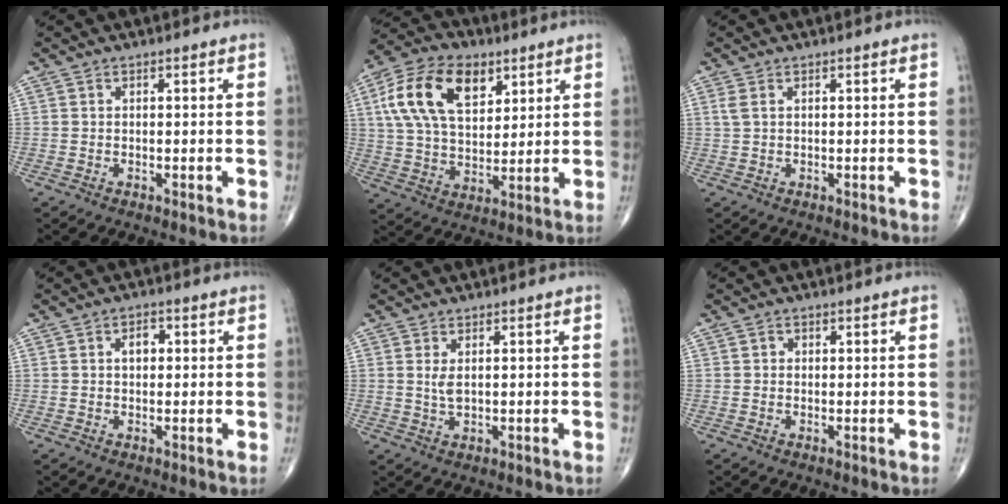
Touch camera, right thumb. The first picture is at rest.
{"total": 17.5, "force": [6.9, 10.3, 12.3], "torque": [-0.212, -0.007, 0.124]}
{"total": 1.4, "force": [0.5, 0.7, 1.1], "torque": [-0.033, 0.012, 0.018]}
{"total": 1.8, "force": [0.4, 1.1, 1.3], "torque": [-0.019, 0.002, 0.006]}
{"total": 2.3, "force": [0.6, 0.9, 2.0], "torque": [-0.042, -0.005, 0.019]}
{"total": 0.8, "force": [0.1, 0.8, 0.2], "torque": [0.002, 0.001, 0.000]}